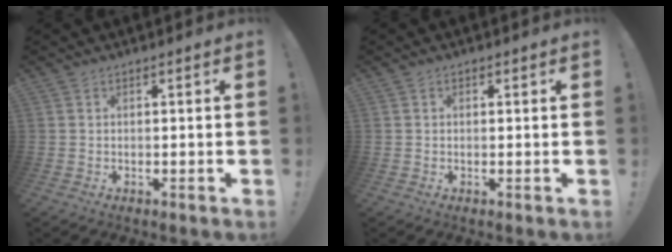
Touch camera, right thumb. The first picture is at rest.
{"total": 0.5, "force": [0.2, 0.5, 0.2], "torque": [0.002, 0.000, 0.003]}